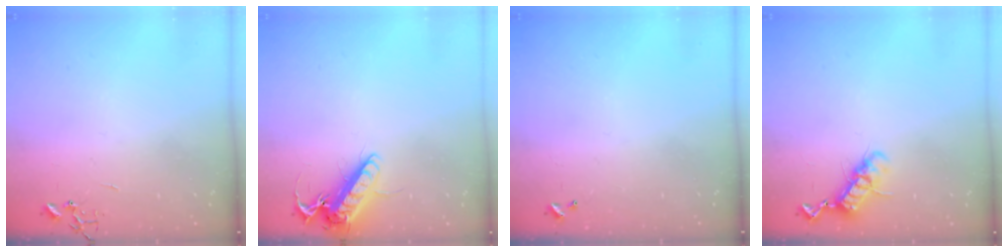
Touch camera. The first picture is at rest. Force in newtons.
{"total": 13.5, "press": 13.3, "slide": 2.1}
{"total": 0.0}
{"total": 11.1, "press": 11.1, "slide": 0.7}